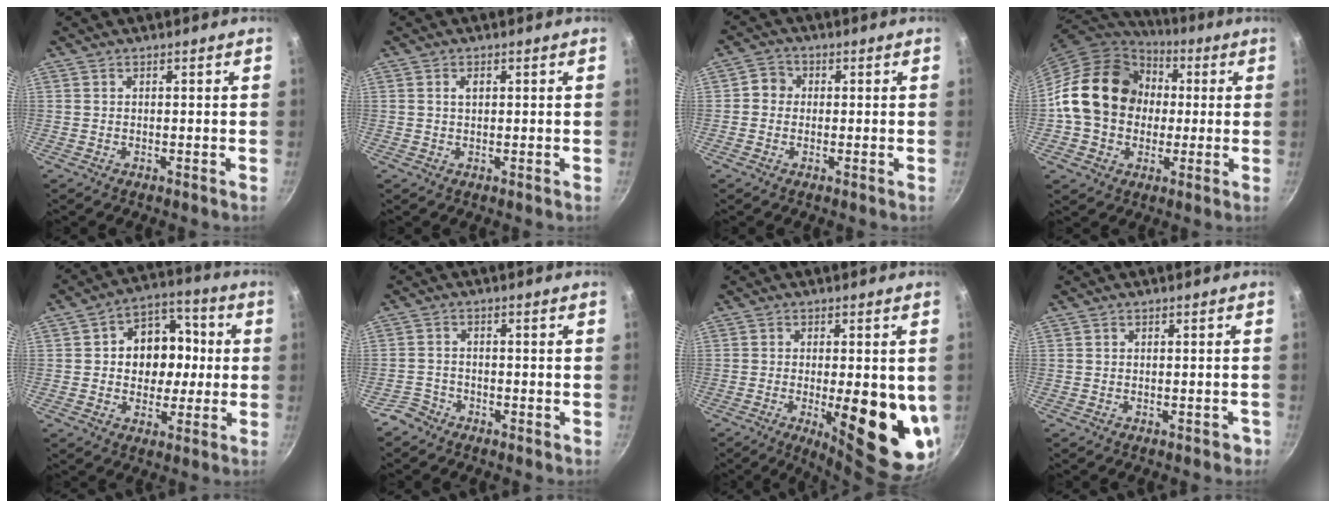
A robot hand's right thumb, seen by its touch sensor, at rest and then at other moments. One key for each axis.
{"total": 1.6, "fx": 0.4, "fy": 1.0, "fz": 1.1, "tx": -0.014, "ty": 0.004, "tz": 0.007}
{"total": 3.3, "fx": 0.0, "fy": 3.1, "fz": 1.2, "tx": -0.005, "ty": 0.005, "tz": -0.013}
{"total": 19.3, "fx": 1.4, "fy": 15.8, "fz": 11.0, "tx": -0.160, "ty": 0.031, "tz": 0.016}
{"total": 13.2, "fx": 0.7, "fy": 10.5, "fz": 7.9, "tx": -0.067, "ty": 0.021, "tz": 0.000}
{"total": 3.1, "fx": -2.4, "fy": 1.9, "fz": 0.2, "tx": 0.001, "ty": 0.032, "tz": -0.046}
{"total": 16.1, "fx": -2.3, "fy": 5.5, "fz": 15.0, "tx": -0.184, "ty": -0.021, "tz": -0.025}
{"total": 1.5, "fx": -0.8, "fy": 1.1, "fz": 0.7, "tx": 0.005, "ty": 0.018, "tz": -0.001}